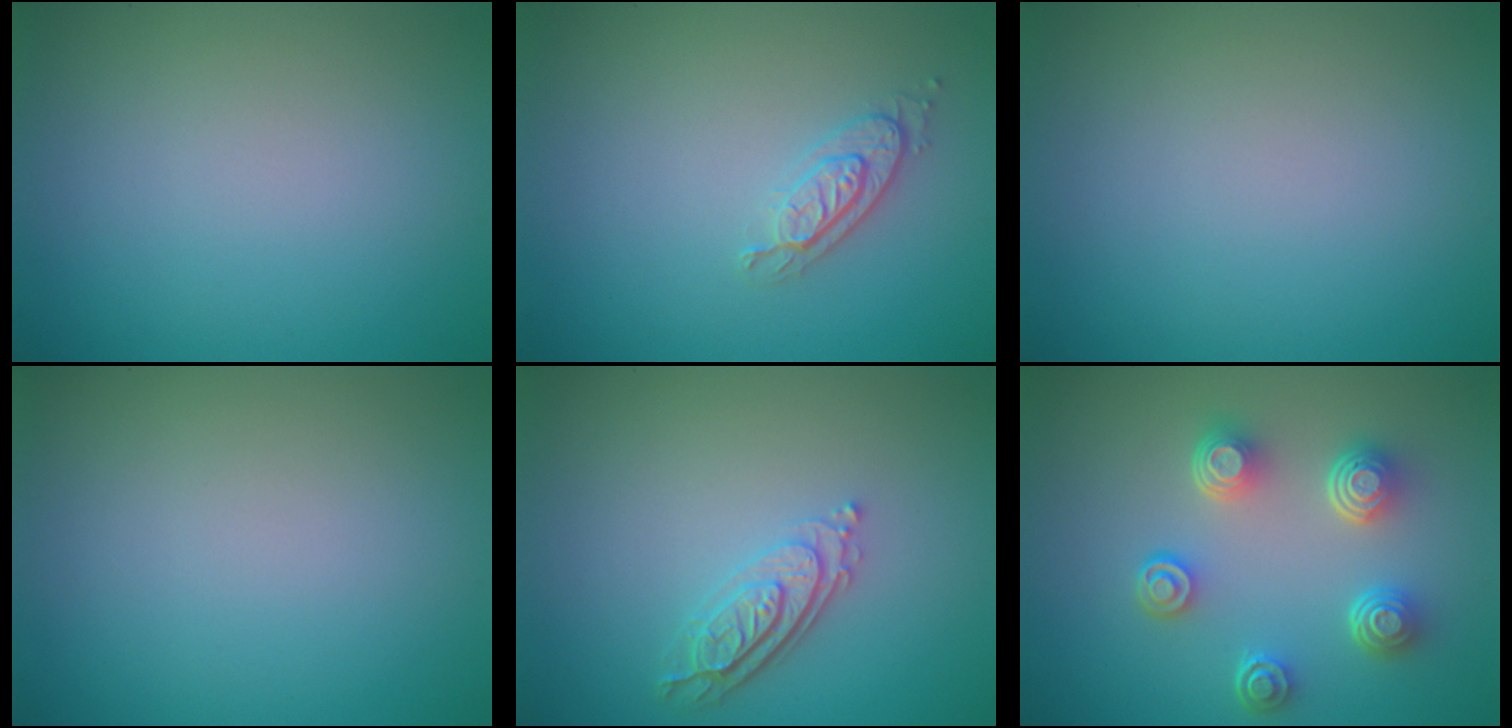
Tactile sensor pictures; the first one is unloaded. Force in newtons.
{"total": 2.1, "press": 1.9, "slide": 0.8}
{"total": 0.0}
{"total": 0.0}
{"total": 3.1, "press": 2.5, "slide": 1.8}
{"total": 5.1, "press": 3.8, "slide": 3.4}